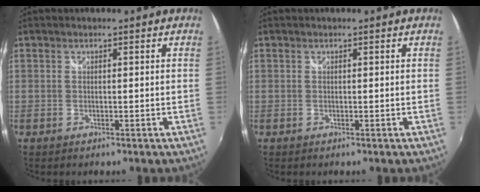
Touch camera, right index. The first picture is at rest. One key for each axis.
{"total": 0.0}